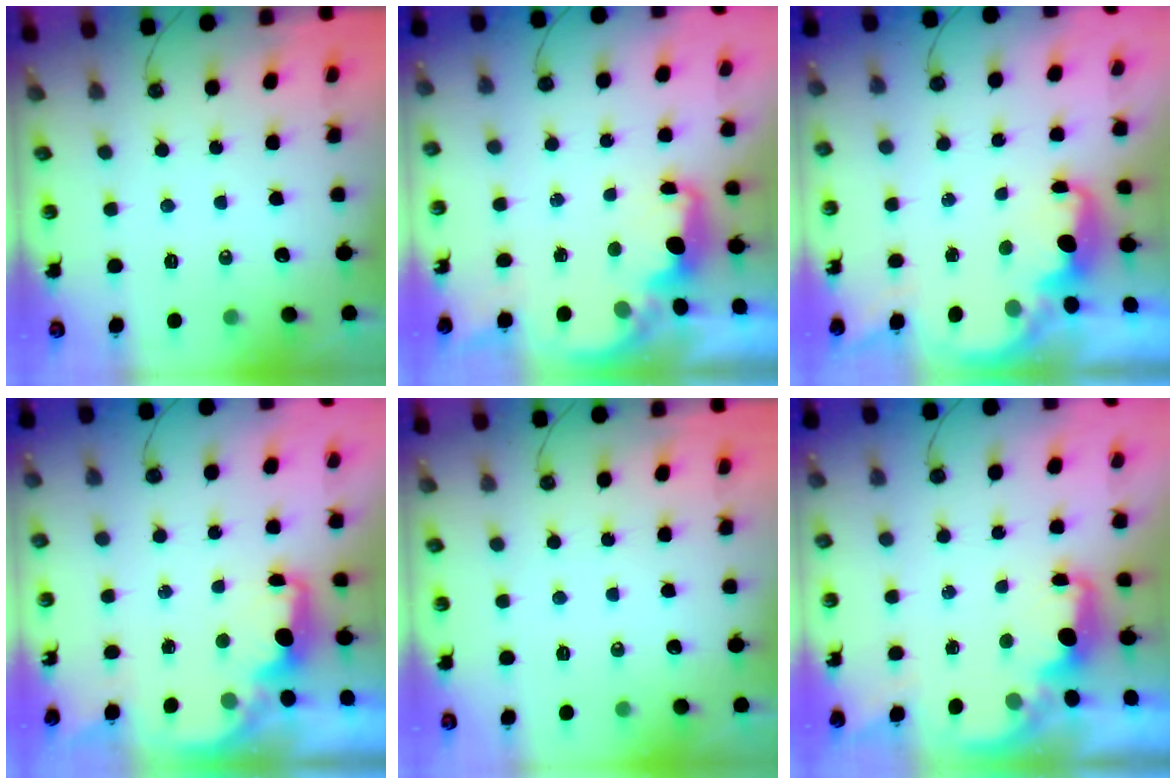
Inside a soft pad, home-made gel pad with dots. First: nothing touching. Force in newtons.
{"total": 2.2, "press": 2.1, "slide": 0.8}
{"total": 2.4, "press": 2.3, "slide": 0.7}
{"total": 2.1, "press": 2.0, "slide": 0.6}
{"total": 0.0}
{"total": 2.1, "press": 1.9, "slide": 0.8}